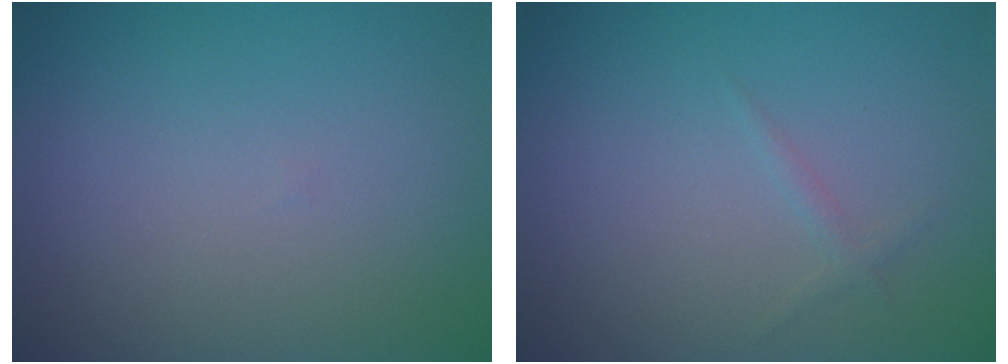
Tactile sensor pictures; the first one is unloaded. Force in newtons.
{"total": 0.6, "press": 0.6, "slide": 0.1}